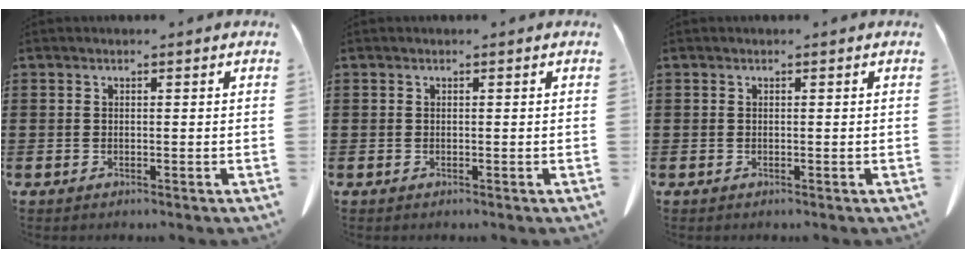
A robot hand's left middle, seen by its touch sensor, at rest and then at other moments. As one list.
[{"total": 0.0}, {"total": 0.0}]